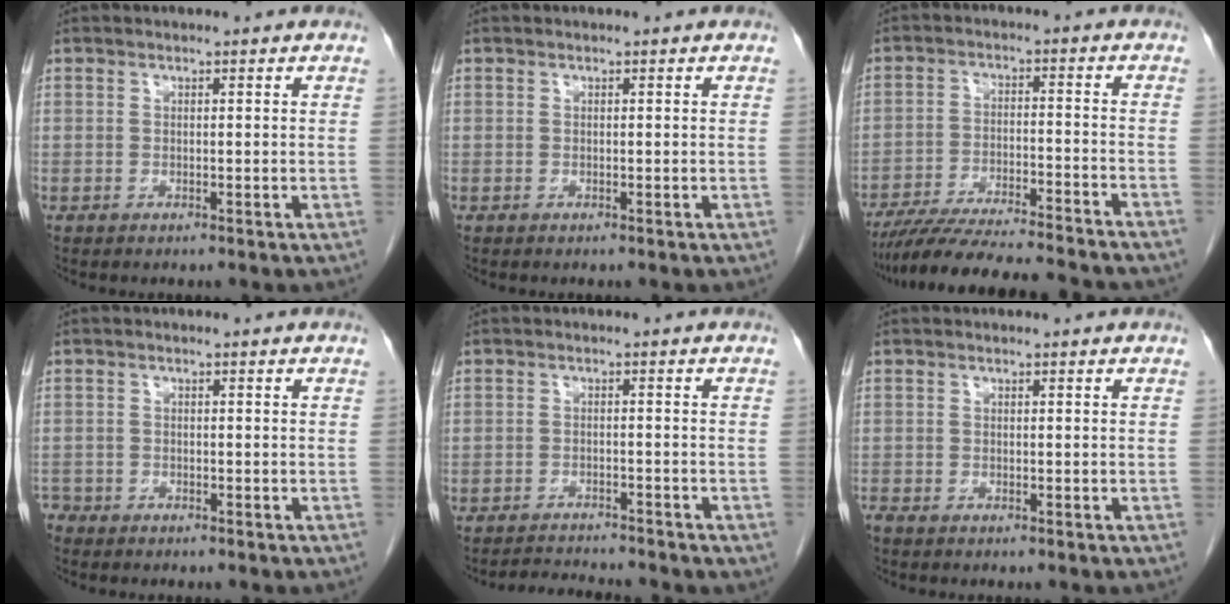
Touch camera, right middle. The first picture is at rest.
{"total": 0.0}
{"total": 19.3, "force": [-17.3, 1.2, 8.5], "torque": [-0.131, -0.027, -0.256]}
{"total": 2.6, "force": [-2.4, 1.1, 0.3], "torque": [-0.005, 0.000, -0.042]}
{"total": 5.0, "force": [-4.9, 0.3, 1.1], "torque": [-0.021, -0.008, -0.073]}
{"total": 1.0, "force": [-0.9, 0.2, 0.4], "torque": [-0.013, -0.004, -0.016]}